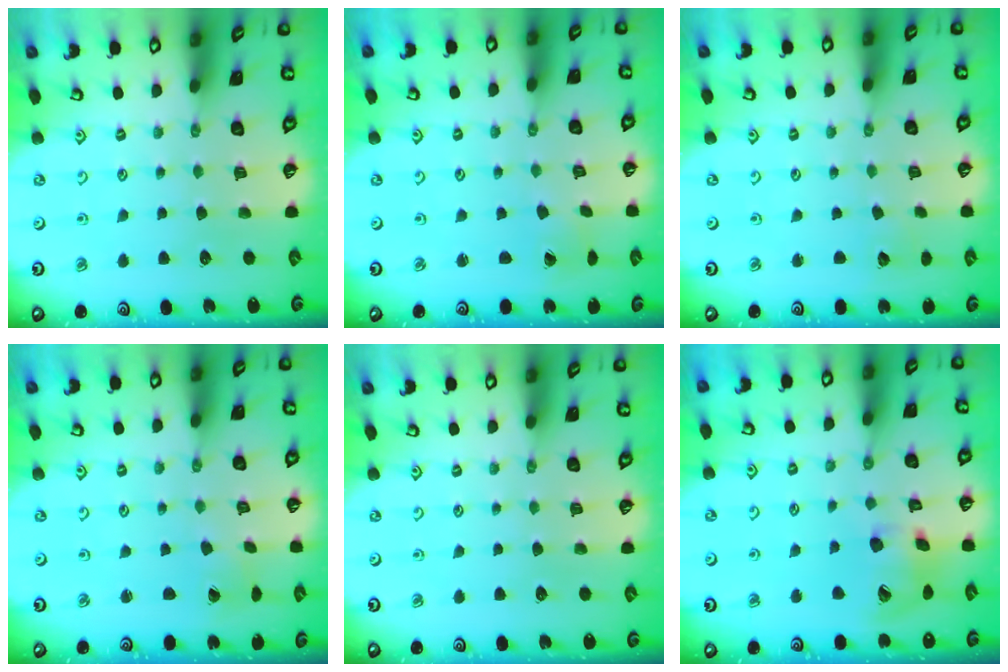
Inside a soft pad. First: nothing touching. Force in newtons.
{"total": 0.9, "press": 0.9, "slide": 0.3}
{"total": 3.6, "press": 3.6, "slide": 0.3}
{"total": 0.9, "press": 0.9, "slide": 0.3}
{"total": 0.0}
{"total": 14.2, "press": 14.1, "slide": 2.0}